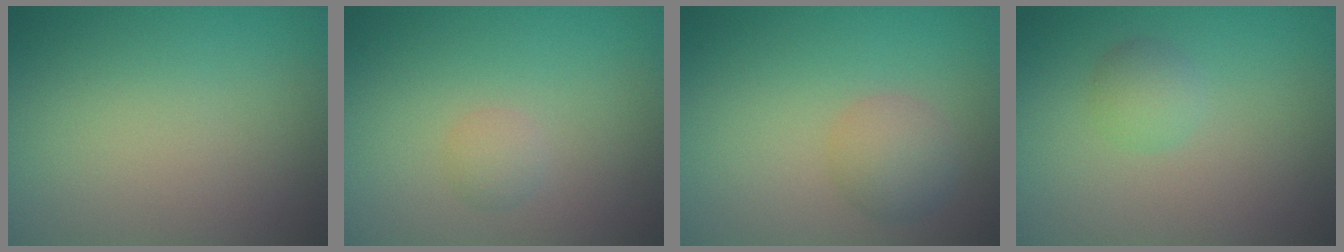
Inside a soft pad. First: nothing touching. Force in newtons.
{"total": 1.1, "press": 1.1, "slide": 0.1}
{"total": 2.6, "press": 2.6, "slide": 0.1}
{"total": 1.6, "press": 1.6, "slide": 0.0}